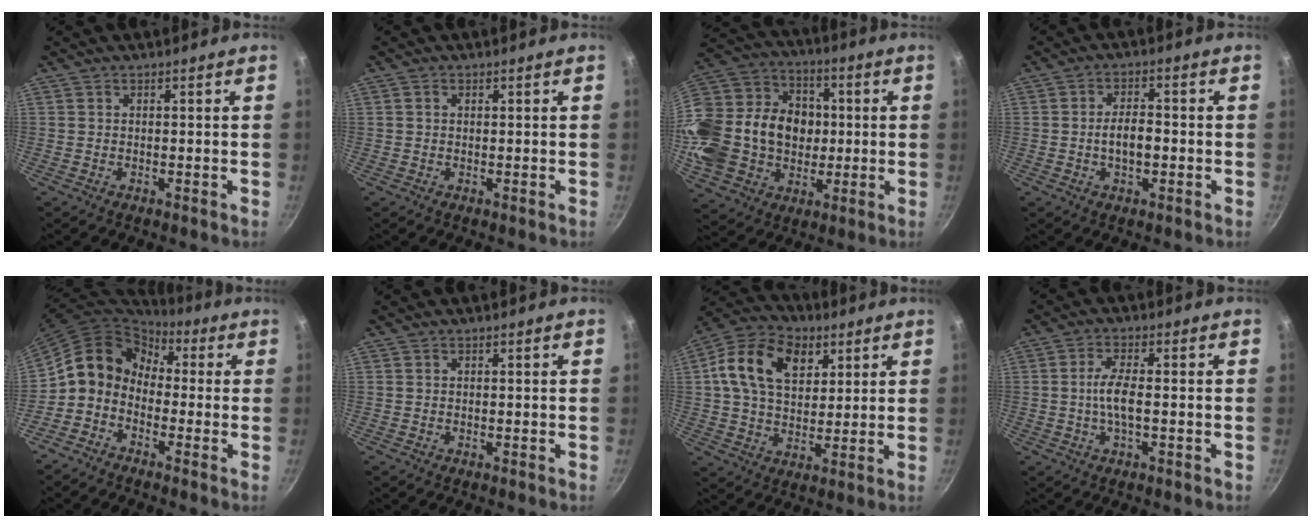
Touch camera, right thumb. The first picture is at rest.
{"total": 0.8, "force": [0.2, 0.7, 0.4], "torque": [-0.007, 0.005, 0.004]}
{"total": 28.0, "force": [-0.2, 22.6, 16.6], "torque": [-0.337, 0.049, 0.010]}
{"total": 5.4, "force": [-1.0, 2.6, 4.6], "torque": [-0.068, 0.017, -0.016]}
{"total": 10.4, "force": [-1.2, 8.6, 5.7], "torque": [-0.085, 0.048, -0.054]}
{"total": 0.0}
{"total": 15.7, "force": [5.5, 10.7, 10.2], "torque": [-0.159, 0.000, 0.083]}
{"total": 4.9, "force": [-0.7, 1.4, 4.6], "torque": [-0.102, 0.008, -0.016]}